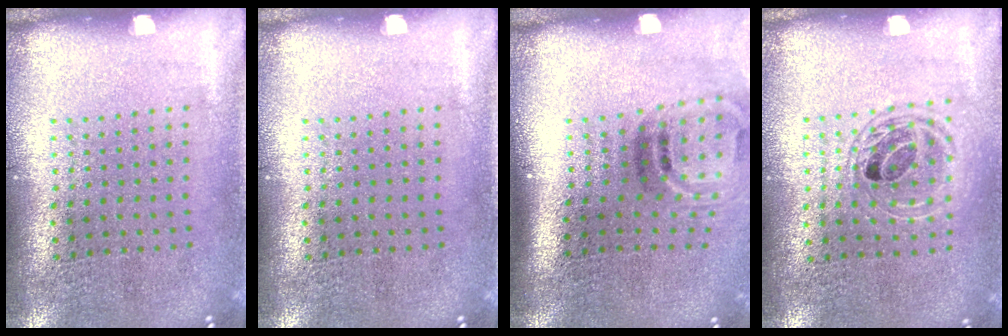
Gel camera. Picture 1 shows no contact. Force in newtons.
{"total": 0.0}
{"total": 2.1, "press": 1.3, "slide": 1.7}
{"total": 1.4, "press": 1.2, "slide": 0.6}